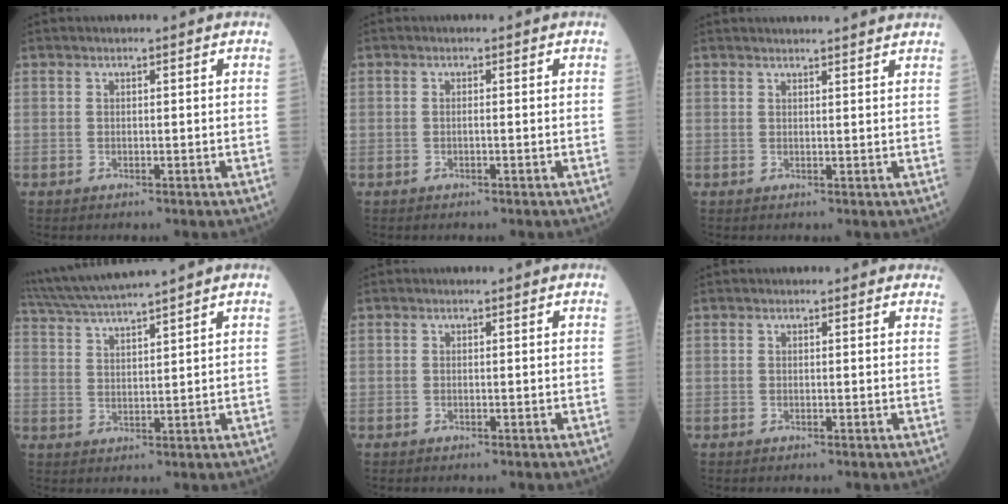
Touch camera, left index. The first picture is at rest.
{"total": 0.0}
{"total": 9.4, "force": [9.0, 0.2, 3.0], "torque": [-0.036, 0.025, 0.095]}
{"total": 9.1, "force": [8.1, -1.6, 3.7], "torque": [-0.072, 0.019, 0.150]}
{"total": 0.0}
{"total": 1.4, "force": [1.2, 0.7, 0.3], "torque": [-0.002, 0.004, 0.002]}